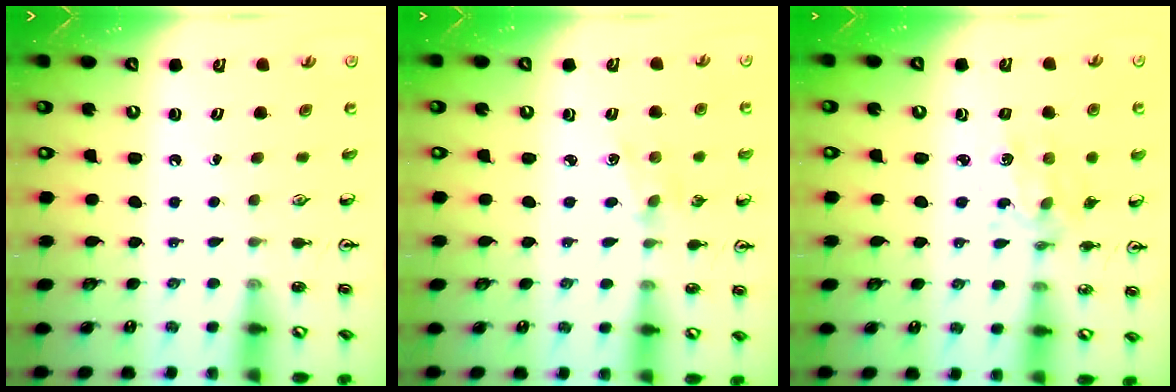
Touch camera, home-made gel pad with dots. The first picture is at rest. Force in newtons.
{"total": 1.7, "press": 1.7, "slide": 0.3}
{"total": 5.2, "press": 5.0, "slide": 1.5}